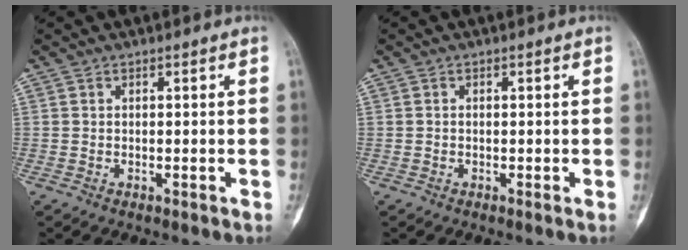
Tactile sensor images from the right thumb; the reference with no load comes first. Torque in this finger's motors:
{"motor_torque": [-0.22, -0.01, -0.16, 0.04, -0.06]}